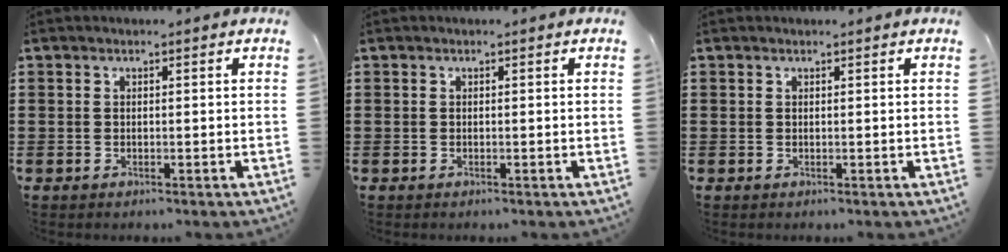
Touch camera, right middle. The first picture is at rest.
{"total": 0.0}
{"total": 0.0}